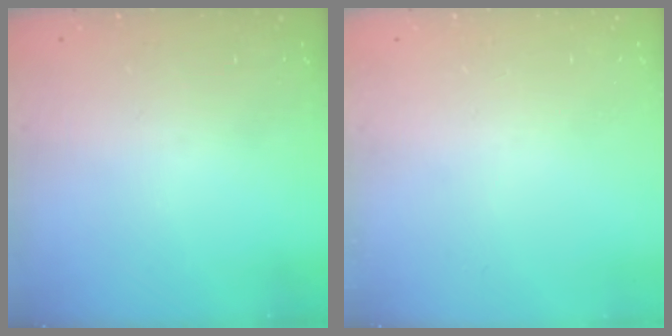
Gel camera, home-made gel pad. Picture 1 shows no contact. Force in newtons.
{"total": 0.0}